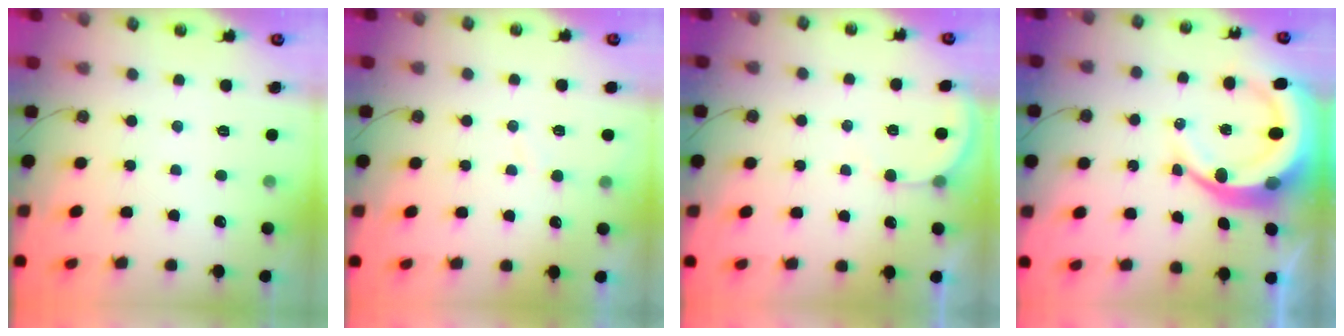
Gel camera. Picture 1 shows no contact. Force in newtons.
{"total": 3.0, "press": 3.0, "slide": 0.2}
{"total": 3.3, "press": 3.3, "slide": 0.2}
{"total": 11.9, "press": 11.8, "slide": 1.6}